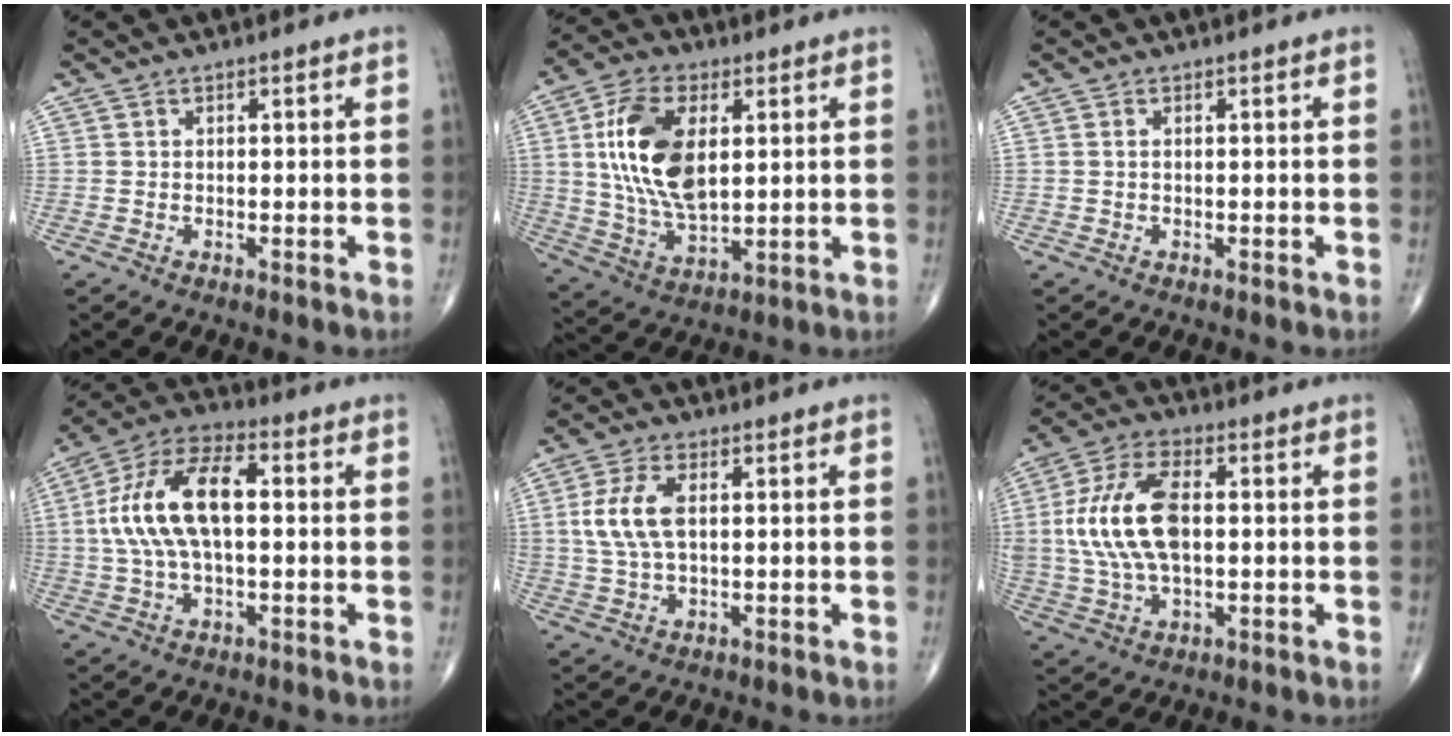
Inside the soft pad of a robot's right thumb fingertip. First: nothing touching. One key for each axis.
{"total": 16.5, "fx": 3.2, "fy": 8.7, "fz": 13.6, "tx": -0.258, "ty": -0.009, "tz": 0.064}
{"total": 0.5, "fx": 0.1, "fy": 0.2, "fz": 0.5, "tx": -0.013, "ty": 0.001, "tz": 0.001}
{"total": 15.8, "fx": 1.2, "fy": 7.7, "fz": 13.8, "tx": -0.272, "ty": 0.032, "tz": 0.018}
{"total": 8.3, "fx": 1.3, "fy": 4.3, "fz": 7.0, "tx": -0.158, "ty": 0.003, "tz": 0.028}
{"total": 15.7, "fx": 1.2, "fy": 8.1, "fz": 13.3, "tx": -0.277, "ty": 0.013, "tz": 0.022}